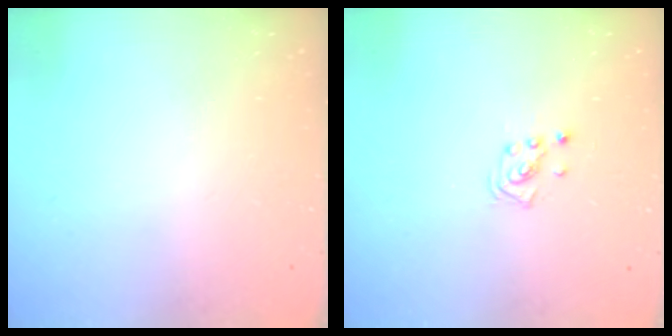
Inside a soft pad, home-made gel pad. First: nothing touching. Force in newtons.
{"total": 1.4, "press": 1.4, "slide": 0.1}